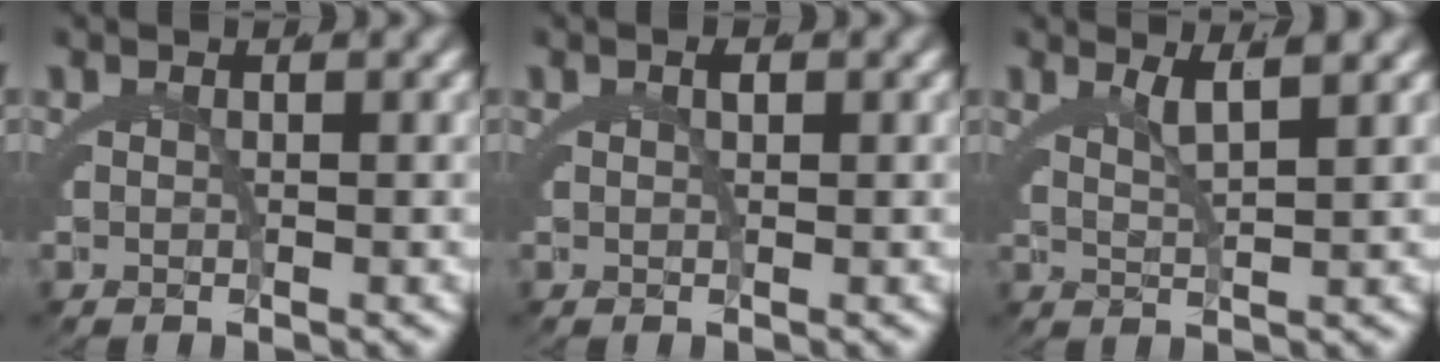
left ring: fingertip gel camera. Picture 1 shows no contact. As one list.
[{"total": 0.7, "force": [0.3, 0.0, 0.6], "torque": [-0.007, 0.002, 0.006]}, {"total": 2.5, "force": [1.8, -0.9, 1.5], "torque": [-0.025, -0.006, 0.039]}]